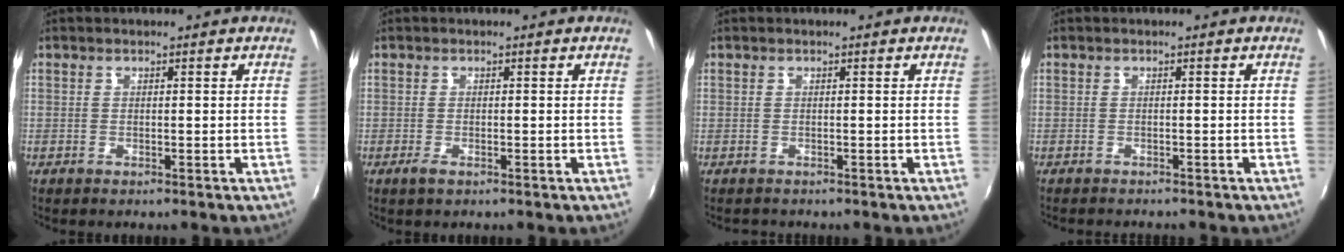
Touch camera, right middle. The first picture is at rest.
{"total": 1.6, "force": [-1.1, 0.6, 1.1], "torque": [-0.024, -0.005, -0.020]}
{"total": 1.2, "force": [-0.9, 0.7, -0.2], "torque": [-0.001, 0.000, -0.015]}
{"total": 3.0, "force": [-2.8, 0.6, 0.9], "torque": [-0.024, -0.014, -0.043]}